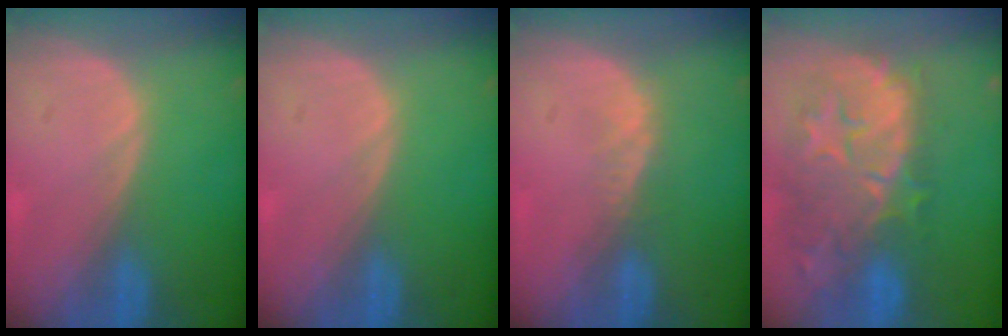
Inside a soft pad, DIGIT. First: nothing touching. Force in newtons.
{"total": 0.0}
{"total": 2.1, "press": 1.5, "slide": 1.4}
{"total": 12.4, "press": 11.2, "slide": 5.3}